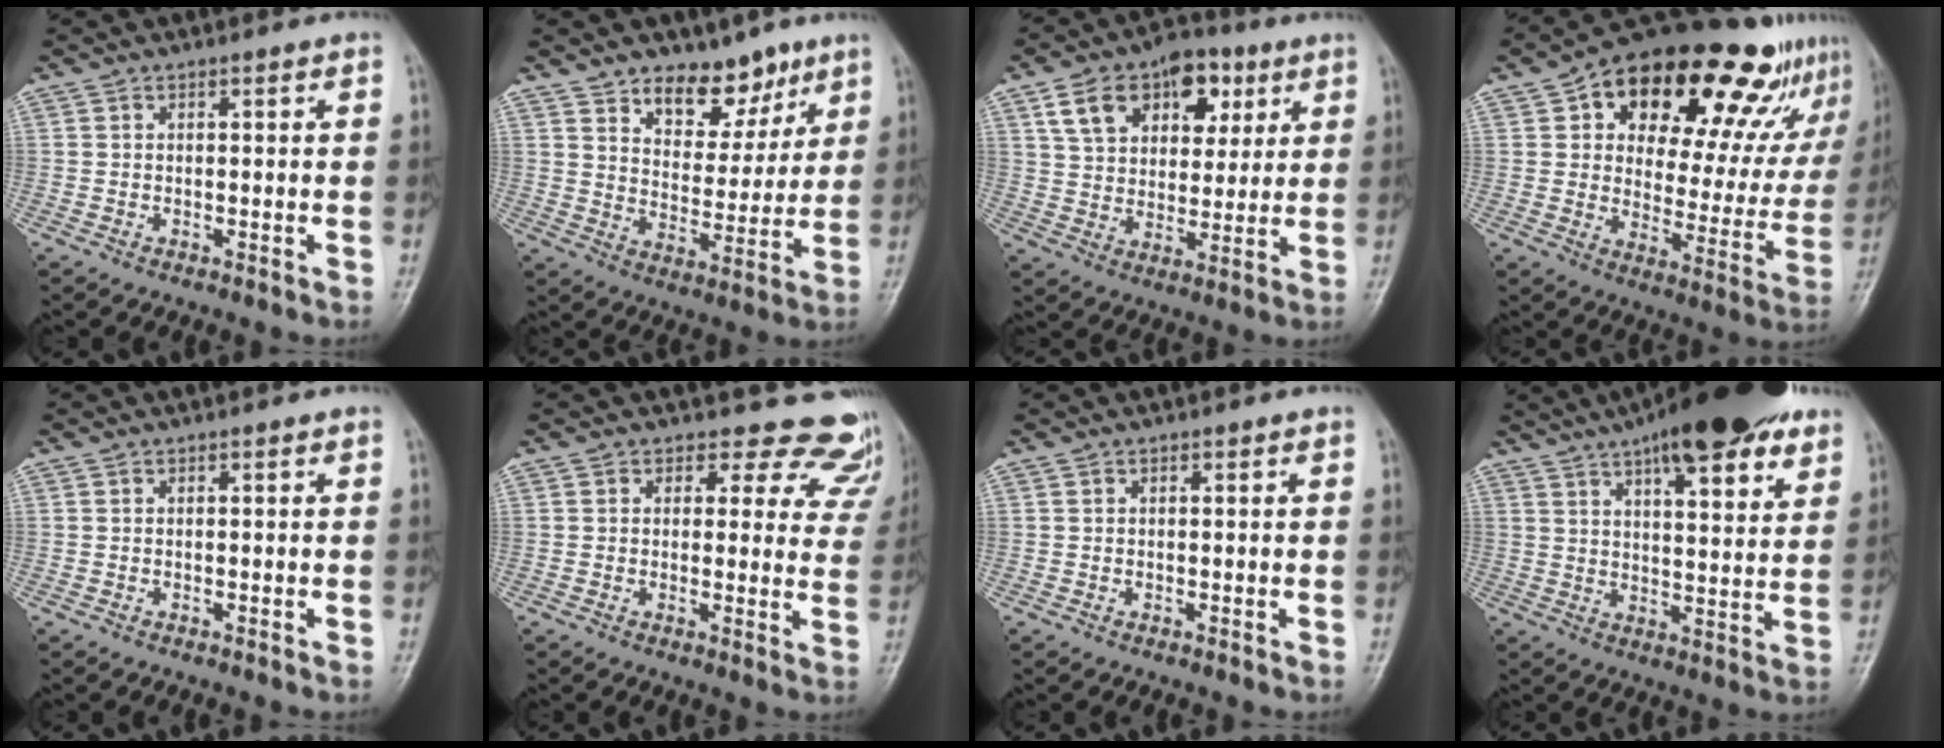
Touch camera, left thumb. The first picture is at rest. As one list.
[{"total": 10.8, "force": [7.5, 6.4, 4.5], "torque": [-0.028, -0.048, 0.123]}, {"total": 16.1, "force": [7.4, 10.5, 9.6], "torque": [-0.115, -0.003, 0.126]}, {"total": 27.5, "force": [16.2, 12.9, 18.2], "torque": [-0.212, -0.022, 0.235]}, {"total": 0.0}, {"total": 12.8, "force": [11.3, 5.9, 1.4], "torque": [0.045, -0.076, 0.093]}, {"total": 0.0}, {"total": 20.4, "force": [12.7, 6.3, 14.7], "torque": [-0.193, -0.027, 0.185]}]